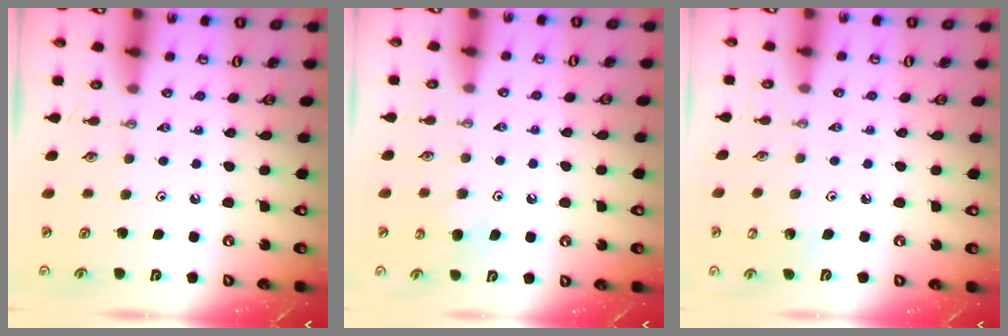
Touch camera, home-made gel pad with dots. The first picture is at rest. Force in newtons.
{"total": 5.1, "press": 5.1, "slide": 0.5}
{"total": 3.6, "press": 3.5, "slide": 0.3}